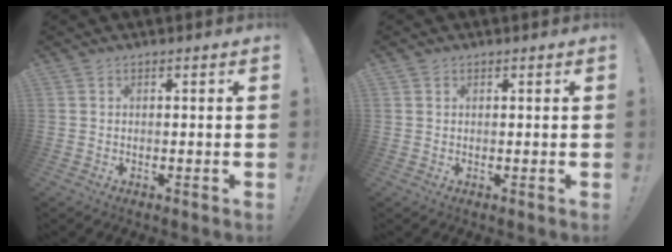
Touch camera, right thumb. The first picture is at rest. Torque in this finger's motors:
{"motor_torque": [0.00, -0.16, -0.33, 0.27, 0.08]}